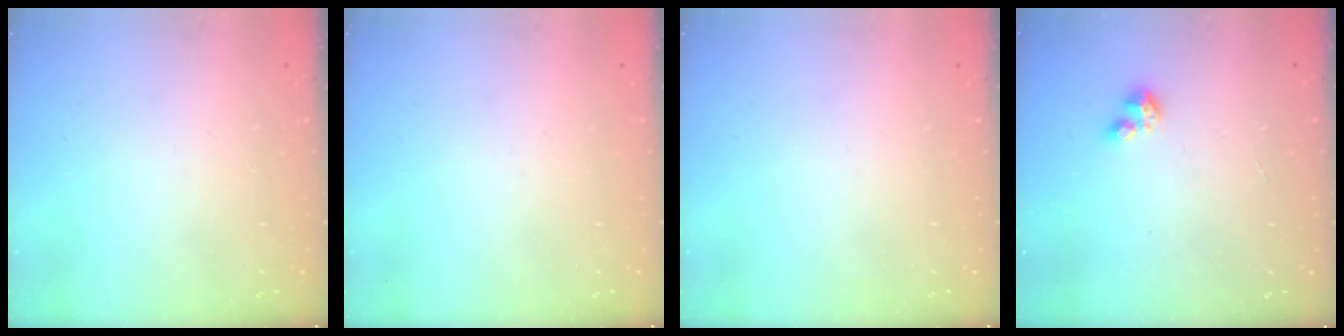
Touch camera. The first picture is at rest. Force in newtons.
{"total": 0.0}
{"total": 0.0}
{"total": 1.8, "press": 1.7, "slide": 0.3}